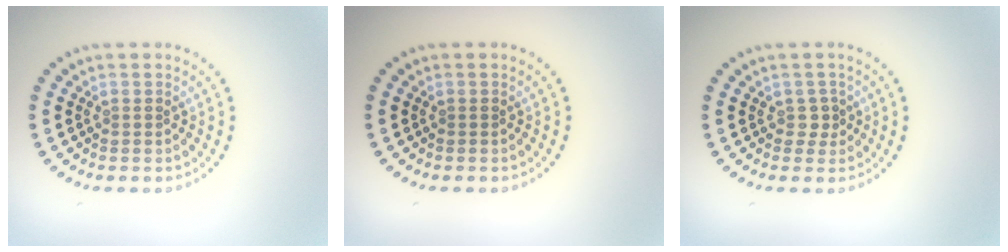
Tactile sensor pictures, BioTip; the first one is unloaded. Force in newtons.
{"total": 0.0}
{"total": 1.2, "press": 1.0, "slide": 0.6}